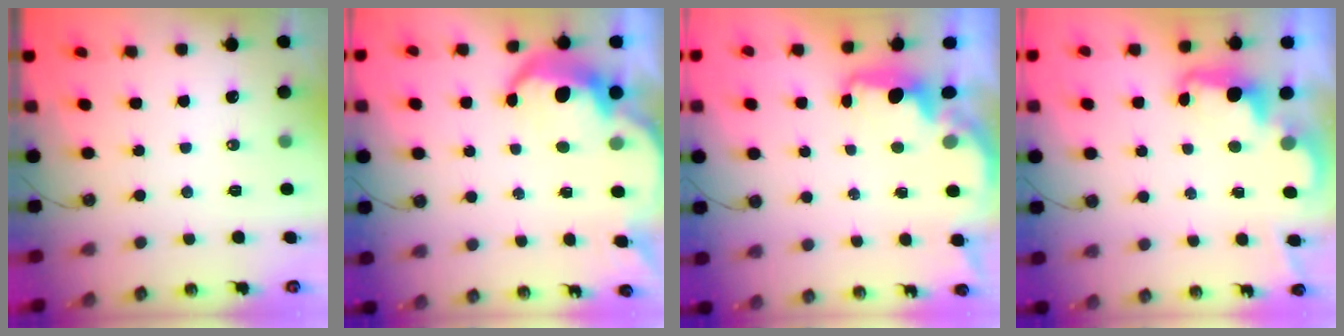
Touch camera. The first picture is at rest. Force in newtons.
{"total": 6.6, "press": 6.6, "slide": 0.3}
{"total": 2.3, "press": 2.1, "slide": 0.8}
{"total": 2.3, "press": 2.2, "slide": 0.5}